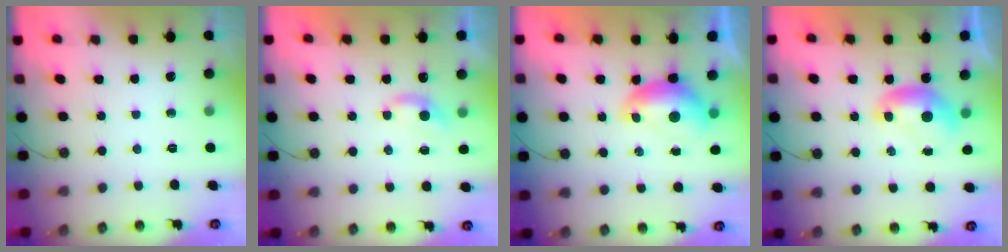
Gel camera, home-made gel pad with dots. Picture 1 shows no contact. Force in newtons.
{"total": 1.7, "press": 1.6, "slide": 0.4}
{"total": 0.0}
{"total": 0.0}